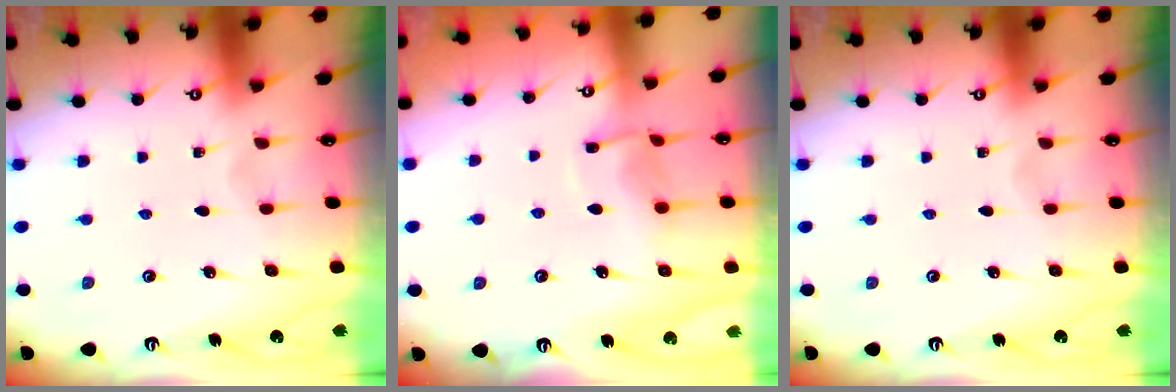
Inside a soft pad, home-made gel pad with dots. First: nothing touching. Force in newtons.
{"total": 7.2, "press": 7.1, "slide": 0.9}
{"total": 0.0}